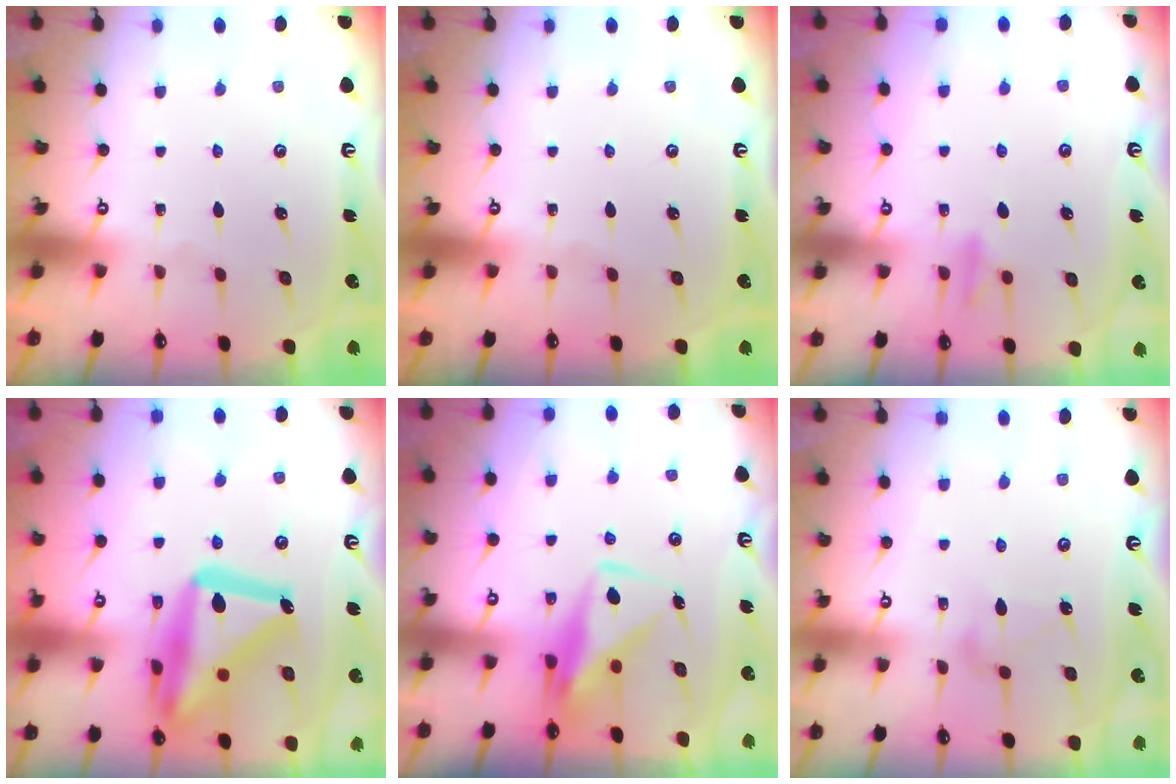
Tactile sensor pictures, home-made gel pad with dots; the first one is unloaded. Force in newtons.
{"total": 0.0}
{"total": 8.9, "press": 8.8, "slide": 1.4}
{"total": 25.0, "press": 24.9, "slide": 1.9}
{"total": 7.3, "press": 7.3, "slide": 0.9}
{"total": 7.9, "press": 7.9, "slide": 0.4}